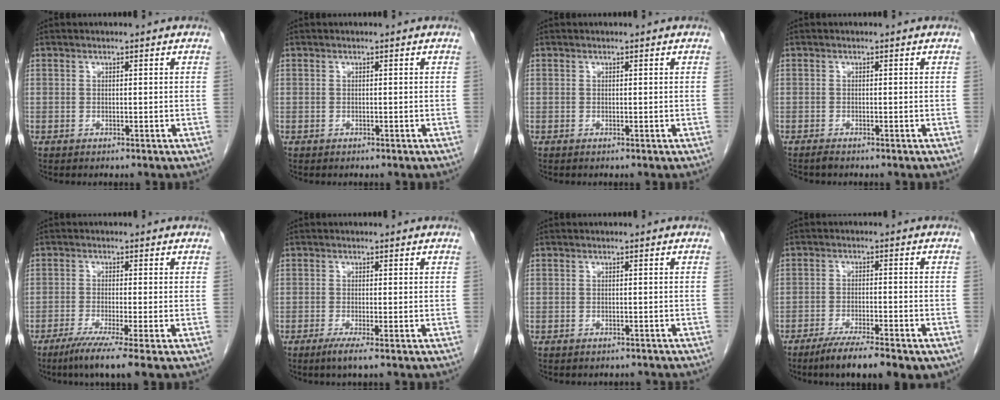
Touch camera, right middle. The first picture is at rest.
{"total": 0.0}
{"total": 0.0}
{"total": 0.9, "force": [-0.9, 0.1, 0.2], "torque": [-0.010, -0.003, -0.016]}
{"total": 6.6, "force": [-4.5, -1.0, 4.7], "torque": [-0.077, -0.021, -0.080]}
{"total": 2.2, "force": [-1.3, -0.3, 1.7], "torque": [-0.034, -0.007, -0.028]}
{"total": 2.6, "force": [-2.3, 1.0, 0.3], "torque": [-0.007, 0.000, -0.031]}
{"total": 10.1, "force": [-7.3, 2.0, 6.8], "torque": [-0.097, -0.014, -0.109]}